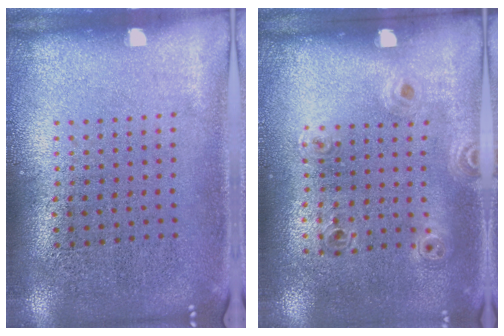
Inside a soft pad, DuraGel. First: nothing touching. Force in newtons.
{"total": 1.0, "press": 1.0, "slide": 0.2}